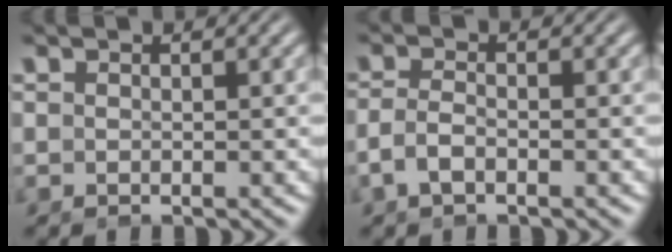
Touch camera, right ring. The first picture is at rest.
{"total": 2.1, "force": [-1.2, 1.0, 1.4], "torque": [-0.042, -0.015, -0.014]}